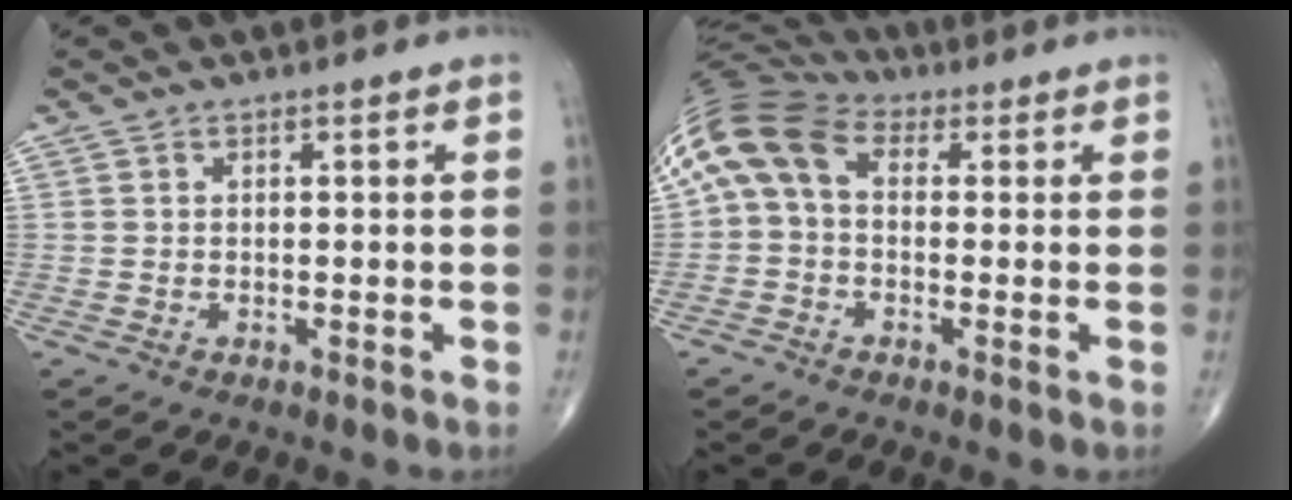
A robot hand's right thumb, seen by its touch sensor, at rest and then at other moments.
{"total": 11.1, "force": [1.5, 7.3, 8.2], "torque": [-0.165, 0.040, 0.013]}